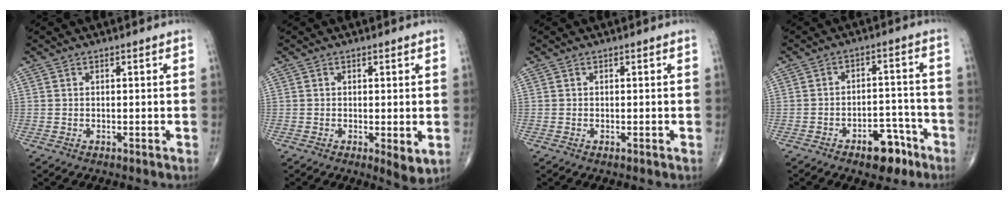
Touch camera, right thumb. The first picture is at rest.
{"total": 2.7, "force": [-0.3, 0.8, 2.6], "torque": [-0.042, -0.012, -0.009]}
{"total": 0.0}
{"total": 7.8, "force": [-4.9, 4.1, 4.5], "torque": [-0.036, 0.043, -0.068]}